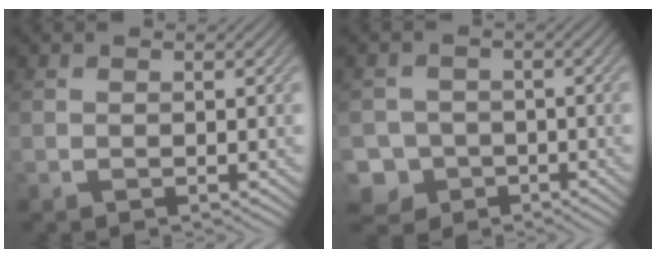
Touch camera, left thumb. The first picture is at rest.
{"total": 4.7, "force": [-2.1, 4.1, 0.8], "torque": [-0.017, -0.004, -0.052]}